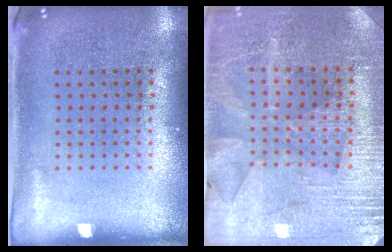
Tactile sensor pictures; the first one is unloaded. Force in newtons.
{"total": 3.0, "press": 3.0, "slide": 0.6}